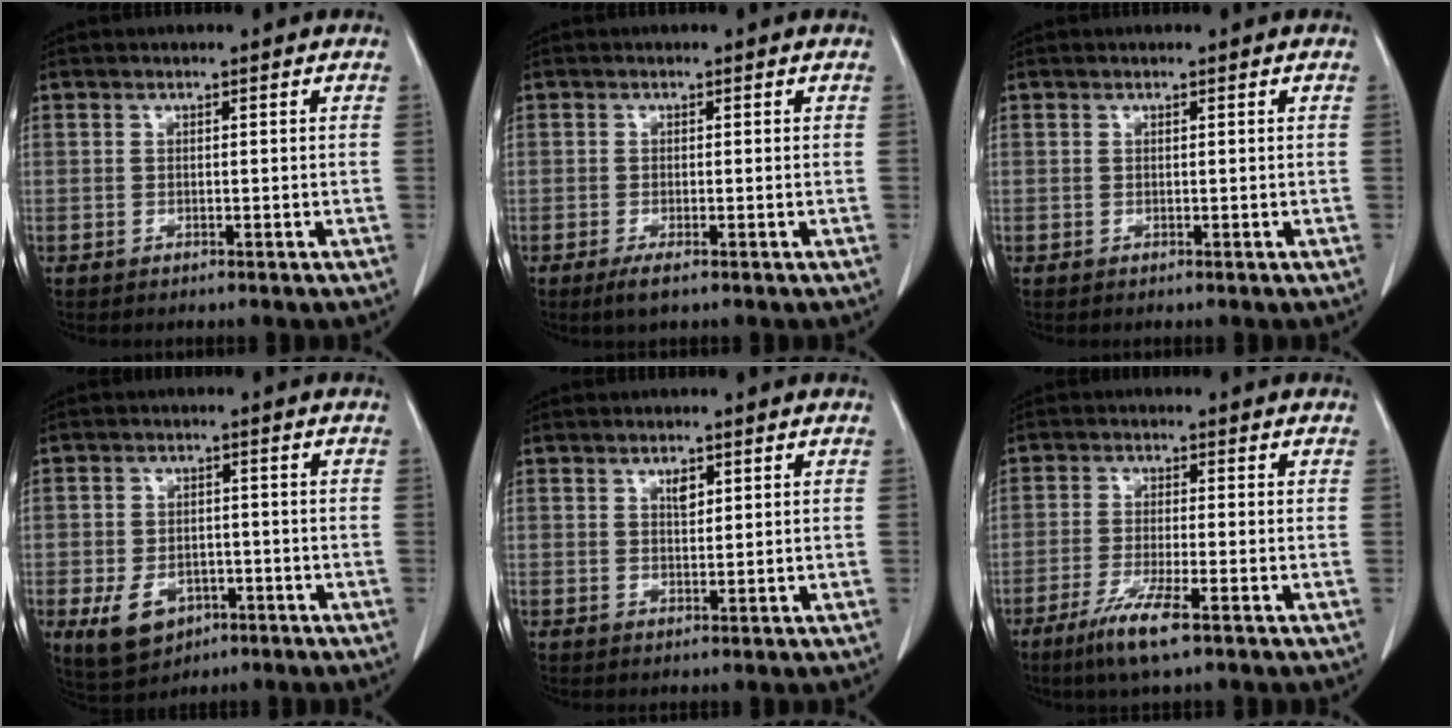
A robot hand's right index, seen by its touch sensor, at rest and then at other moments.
{"total": 1.9, "force": [-1.1, 0.5, 1.5], "torque": [-0.028, -0.004, -0.019]}
{"total": 0.0}
{"total": 6.8, "force": [-2.8, 5.1, 3.7], "torque": [-0.065, 0.003, -0.030]}
{"total": 1.9, "force": [0.9, 0.9, 1.4], "torque": [-0.023, -0.002, 0.017]}
{"total": 6.4, "force": [-3.8, 0.2, 5.1], "torque": [-0.104, -0.017, -0.071]}